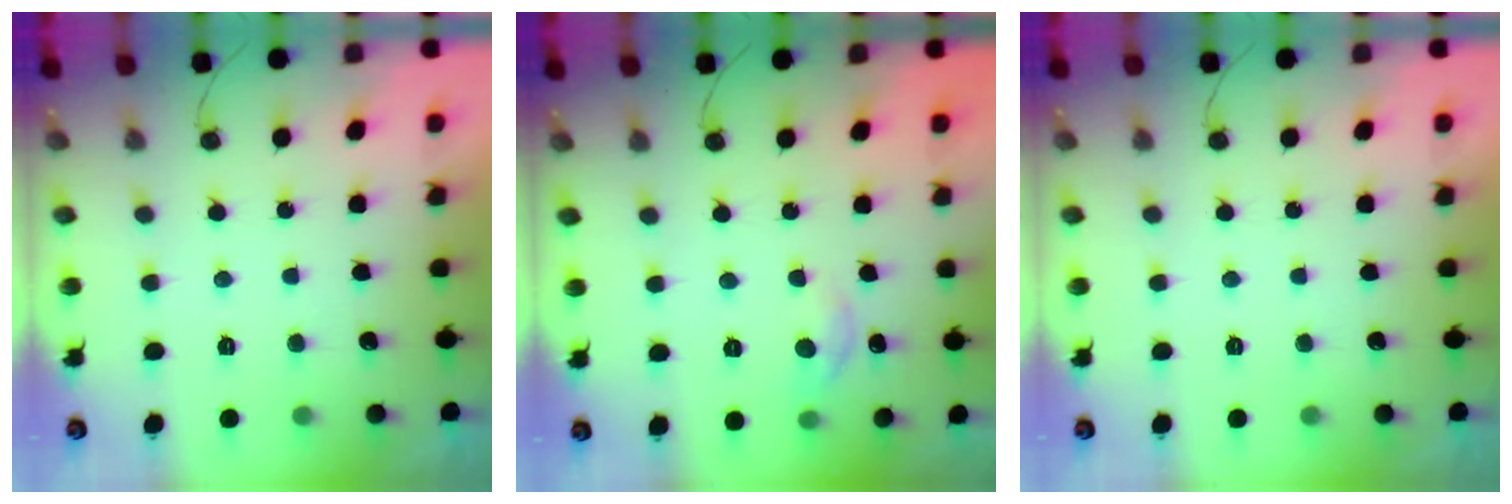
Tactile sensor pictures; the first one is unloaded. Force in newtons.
{"total": 5.9, "press": 5.9, "slide": 0.7}
{"total": 0.0}